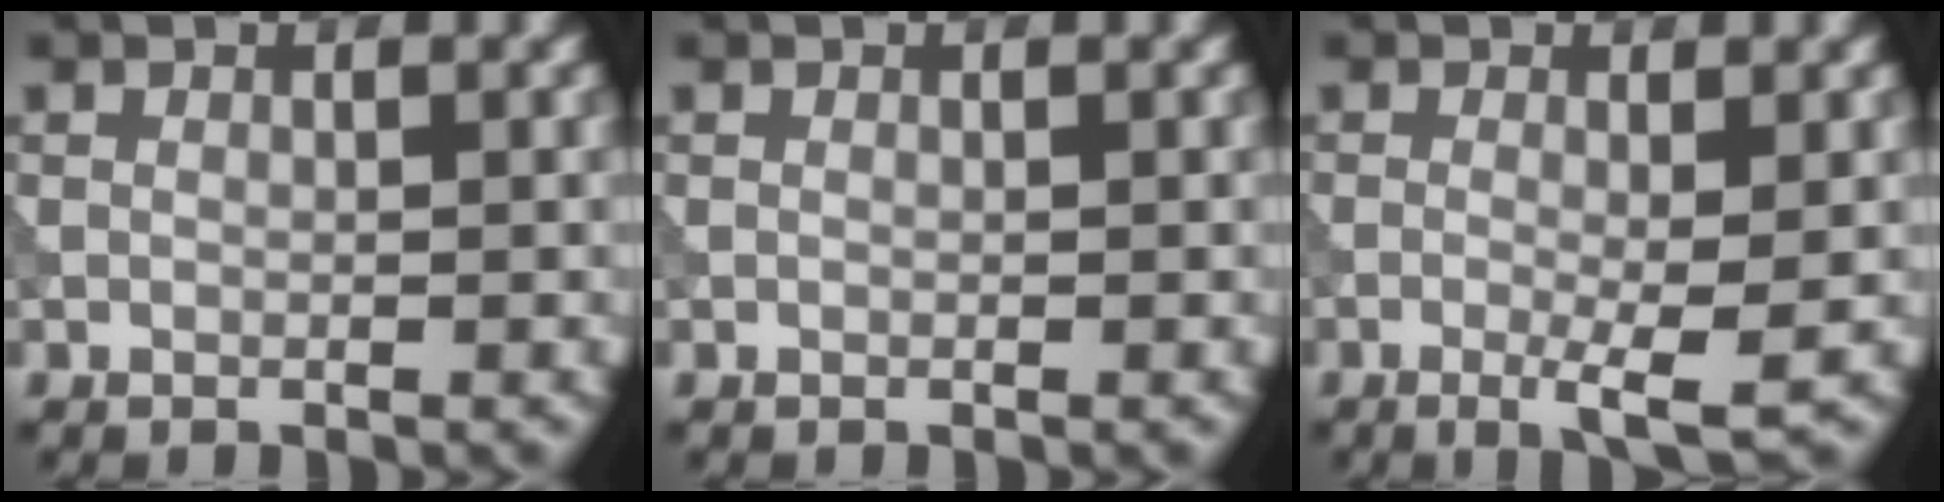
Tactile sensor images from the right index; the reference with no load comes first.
{"total": 0.0}
{"total": 3.2, "force": [-0.7, 0.4, 3.1], "torque": [-0.056, -0.009, -0.012]}